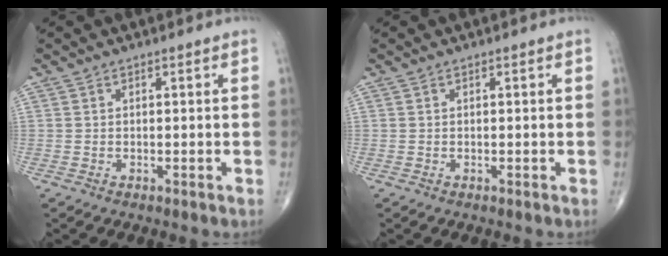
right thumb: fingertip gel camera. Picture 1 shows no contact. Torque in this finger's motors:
{"motor_torque": [0.00, 0.00, -0.03, 0.03, 0.03]}